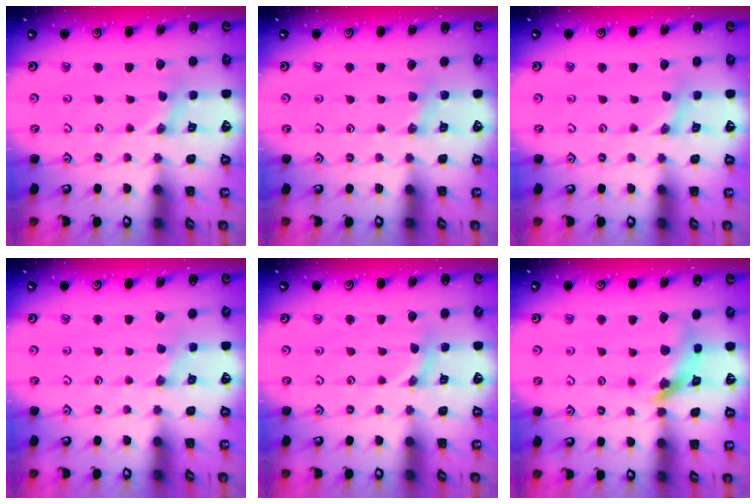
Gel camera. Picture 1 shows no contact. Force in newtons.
{"total": 2.2, "press": 2.2, "slide": 0.4}
{"total": 0.0}
{"total": 0.0}
{"total": 0.0}
{"total": 13.3, "press": 13.2, "slide": 1.6}